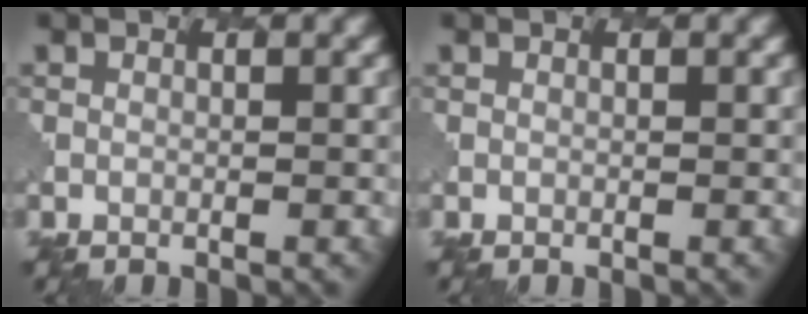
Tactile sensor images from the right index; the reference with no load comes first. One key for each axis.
{"total": 0.0}